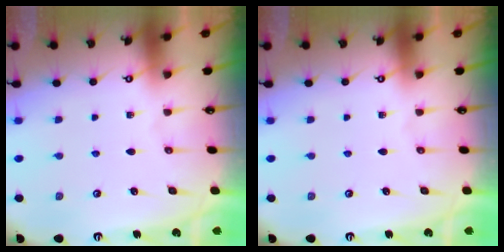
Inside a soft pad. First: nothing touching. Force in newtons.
{"total": 0.0}